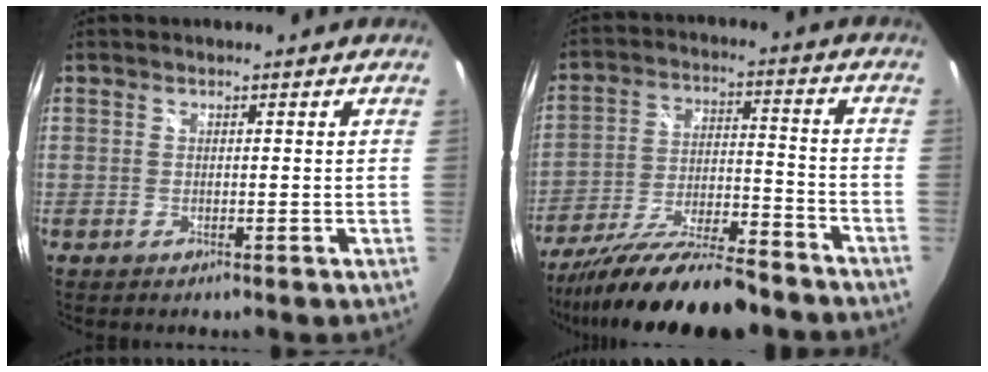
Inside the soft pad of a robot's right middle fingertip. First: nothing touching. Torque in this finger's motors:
{"motor_torque": [1.11, -1.03, 0.82, 0.19]}